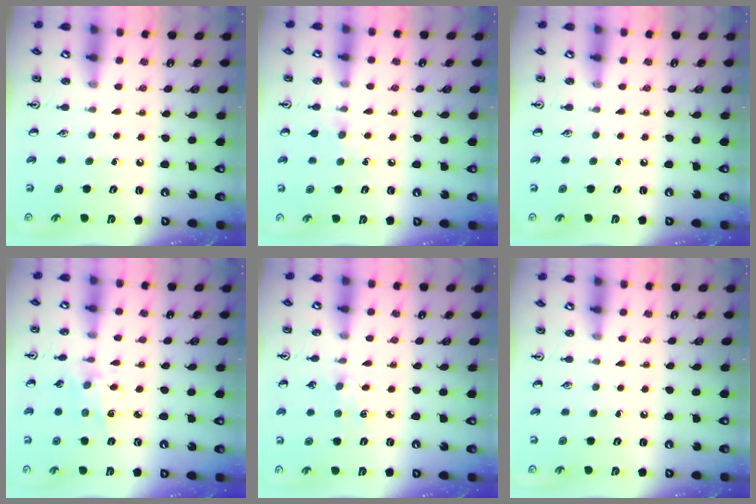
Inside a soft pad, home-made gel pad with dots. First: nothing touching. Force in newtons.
{"total": 4.4, "press": 4.3, "slide": 0.7}
{"total": 0.0}
{"total": 2.9, "press": 2.8, "slide": 0.8}
{"total": 3.3, "press": 3.3, "slide": 0.5}
{"total": 0.0}